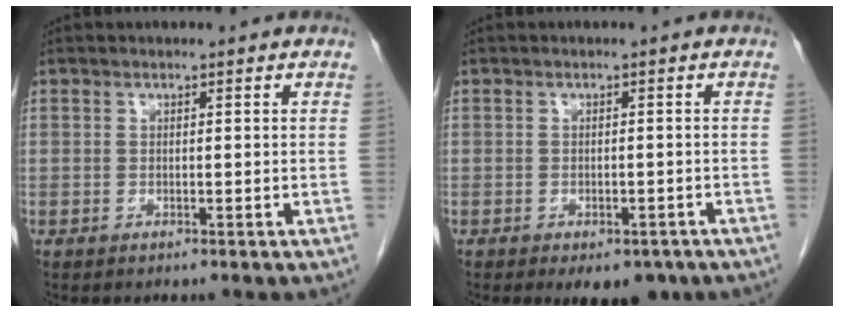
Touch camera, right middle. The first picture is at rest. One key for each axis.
{"total": 5.9, "fx": -4.2, "fy": 3.0, "fz": 2.9, "tx": -0.024, "ty": 0.000, "tz": -0.052}